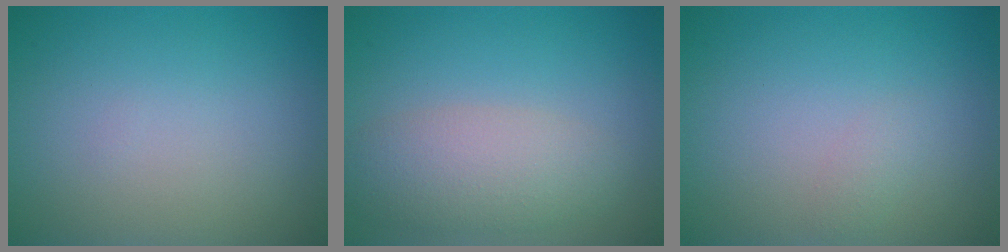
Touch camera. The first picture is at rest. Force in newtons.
{"total": 4.3, "press": 4.3, "slide": 0.2}
{"total": 0.7, "press": 0.7, "slide": 0.0}